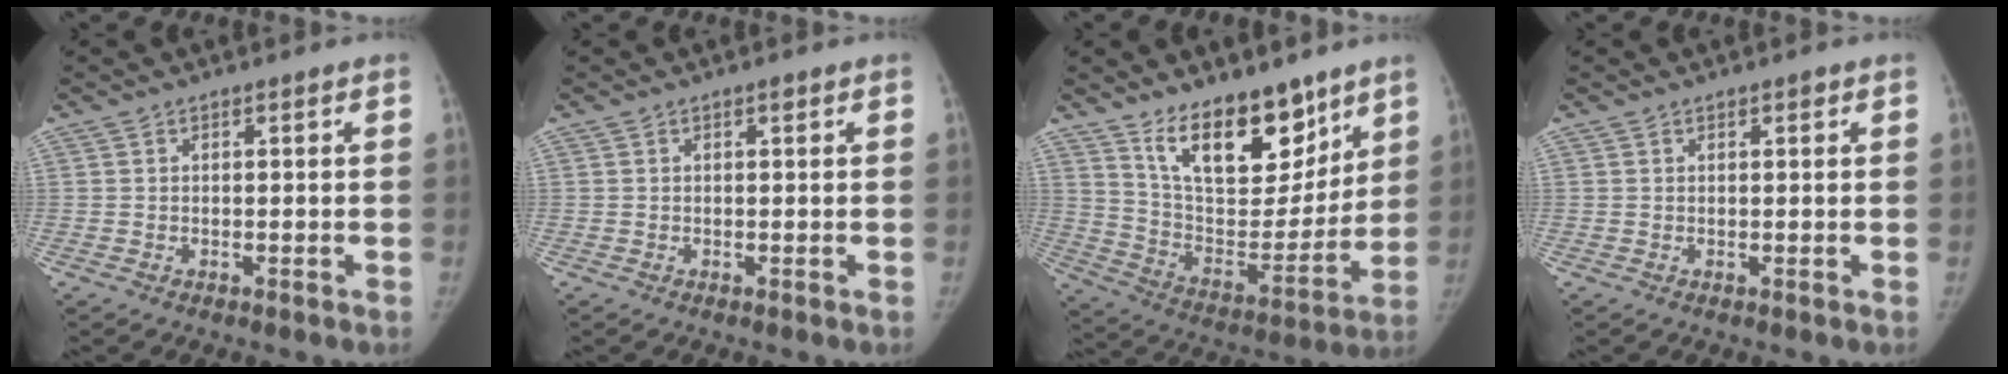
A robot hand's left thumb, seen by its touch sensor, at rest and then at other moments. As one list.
[{"total": 0.7, "force": [0.4, 0.2, 0.5], "torque": [-0.006, 0.000, 0.004]}, {"total": 18.9, "force": [12.7, 8.7, 10.9], "torque": [-0.115, -0.089, 0.224]}, {"total": 0.9, "force": [0.5, 0.3, 0.6], "torque": [-0.005, -0.001, 0.007]}]